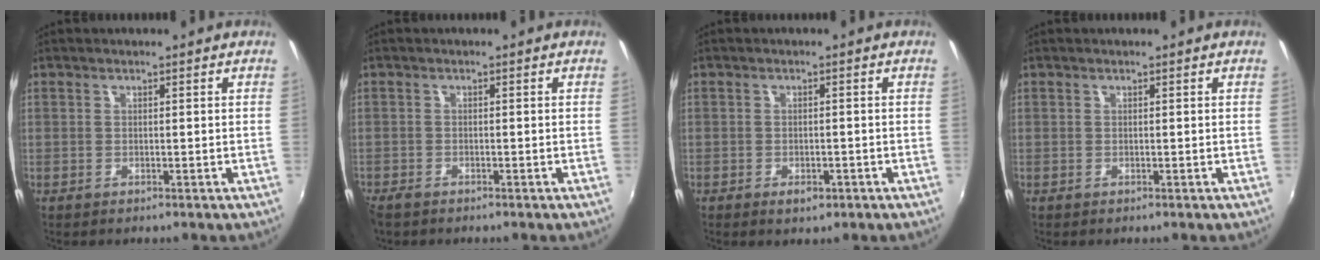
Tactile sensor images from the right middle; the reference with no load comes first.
{"total": 1.9, "force": [-1.6, 0.7, 0.6], "torque": [-0.016, -0.009, -0.033]}
{"total": 2.6, "force": [-1.4, 1.5, 1.6], "torque": [-0.033, -0.004, -0.019]}
{"total": 0.0}